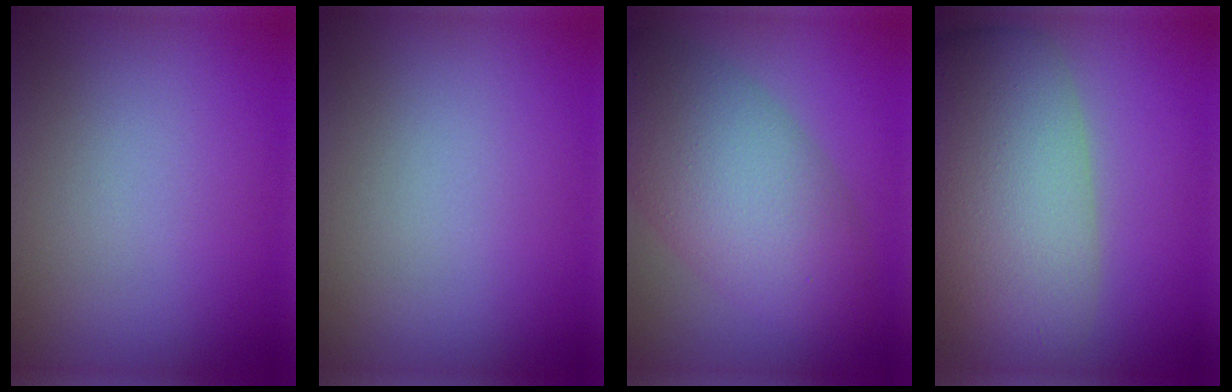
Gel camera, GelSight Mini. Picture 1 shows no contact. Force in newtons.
{"total": 0.0}
{"total": 8.2, "press": 8.2, "slide": 0.3}
{"total": 10.6, "press": 10.5, "slide": 0.6}